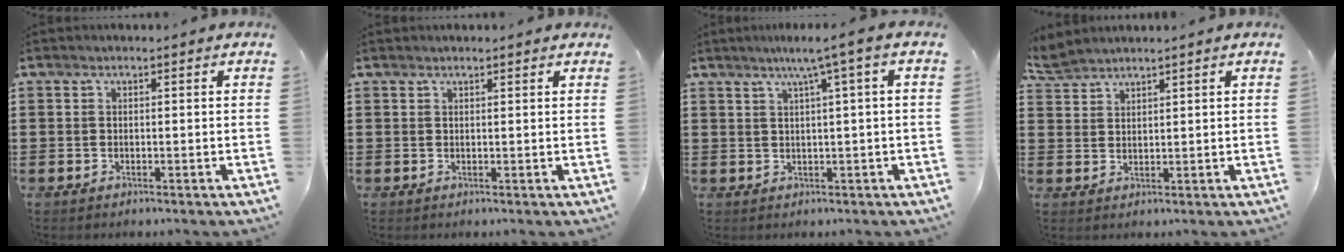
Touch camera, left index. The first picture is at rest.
{"total": 0.7, "force": [0.6, 0.2, 0.1], "torque": [-0.004, 0.002, 0.012]}
{"total": 3.8, "force": [1.4, -0.6, 3.5], "torque": [-0.067, -0.003, 0.019]}
{"total": 2.9, "force": [2.8, 0.5, 0.6], "torque": [-0.021, -0.002, 0.055]}